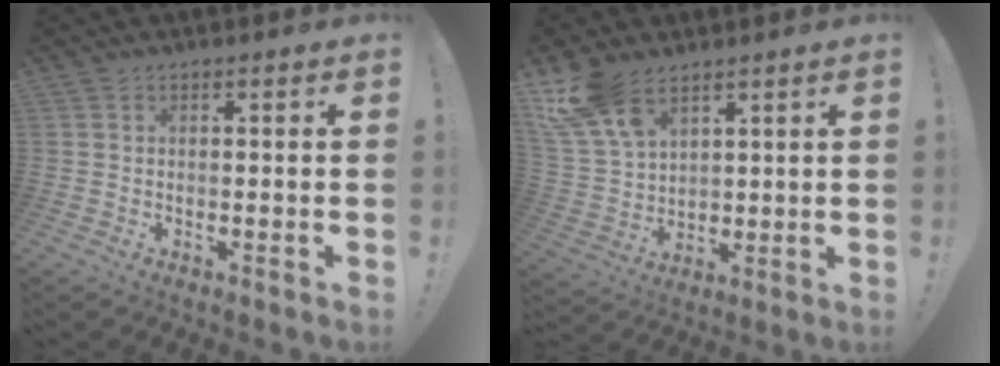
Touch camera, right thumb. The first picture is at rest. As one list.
[{"total": 14.3, "force": [8.5, 8.6, 7.7], "torque": [-0.156, -0.042, 0.165]}]